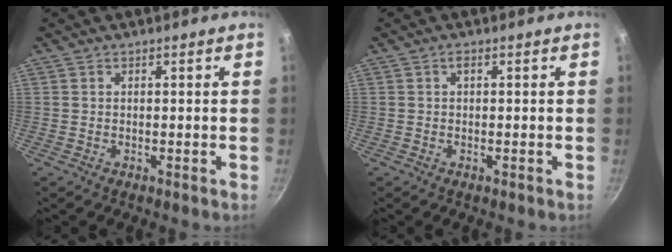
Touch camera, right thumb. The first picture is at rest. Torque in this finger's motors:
{"motor_torque": [0.09, 0.06, 0.17, -0.03, -0.05]}